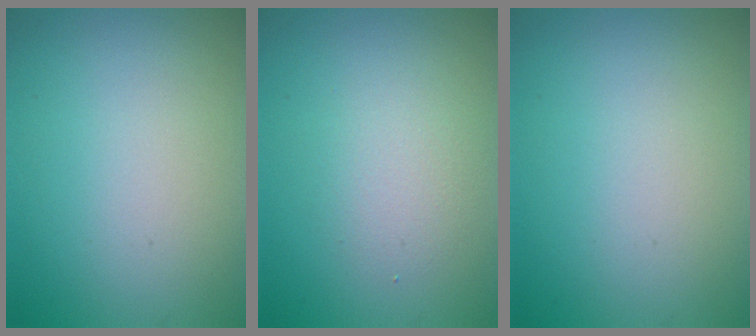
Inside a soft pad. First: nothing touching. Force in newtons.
{"total": 2.2, "press": 2.2, "slide": 0.0}
{"total": 0.0}